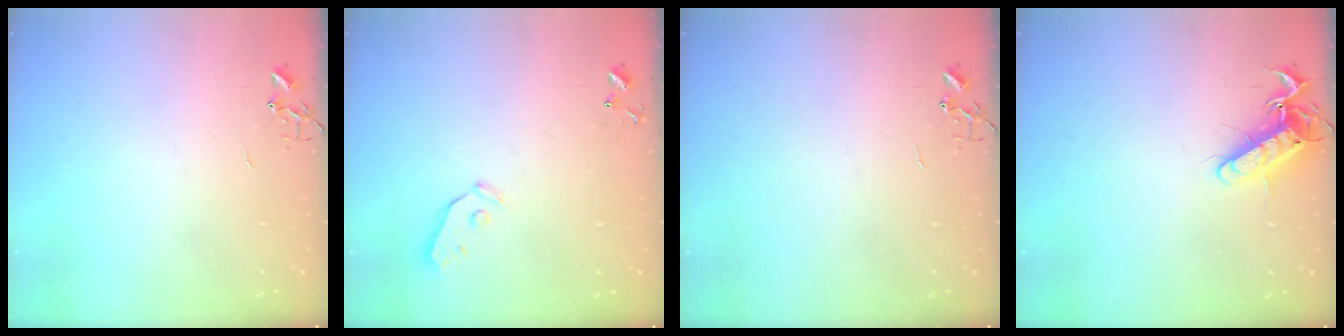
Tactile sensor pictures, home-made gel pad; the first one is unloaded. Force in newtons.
{"total": 3.7, "press": 3.6, "slide": 0.8}
{"total": 0.0}
{"total": 13.6, "press": 13.6, "slide": 1.4}